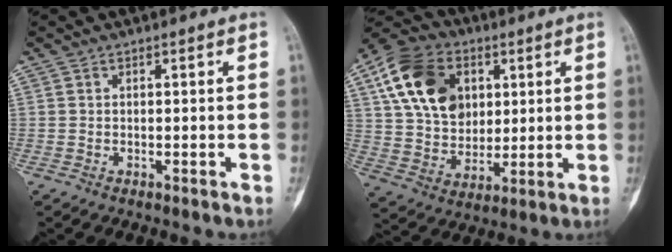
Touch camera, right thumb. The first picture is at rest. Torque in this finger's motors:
{"motor_torque": [0.01, 0.97, 0.55, 0.24, 0.12]}